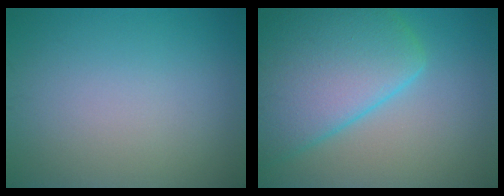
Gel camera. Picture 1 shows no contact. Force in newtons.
{"total": 10.6, "press": 10.6, "slide": 0.4}